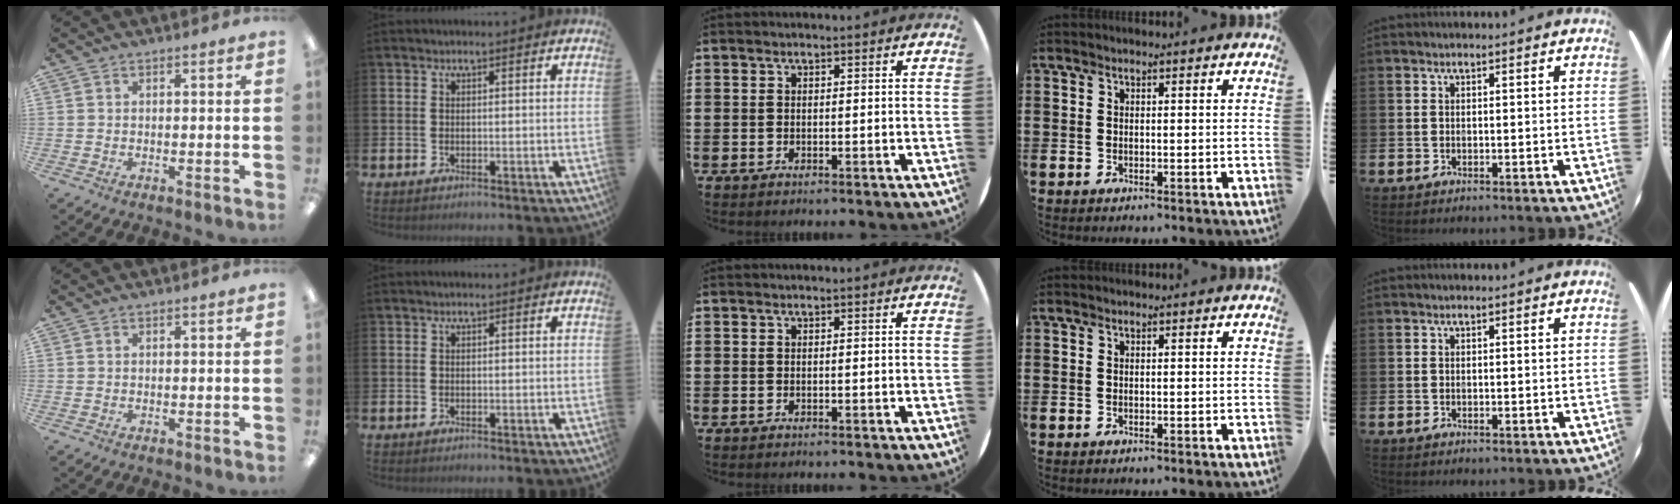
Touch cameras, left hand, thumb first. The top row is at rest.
{}